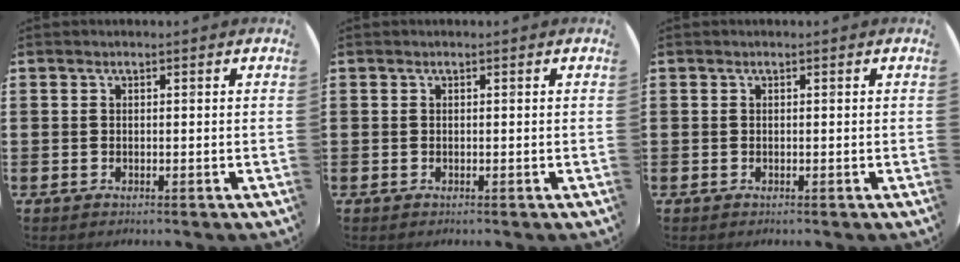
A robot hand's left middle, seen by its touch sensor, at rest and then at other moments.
{"total": 0.0}
{"total": 0.0}